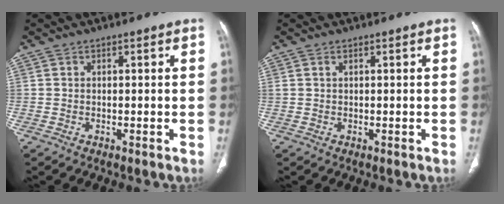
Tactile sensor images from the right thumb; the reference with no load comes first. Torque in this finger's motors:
{"motor_torque": [-0.22, -0.48, 0.30, 0.27, 0.07]}